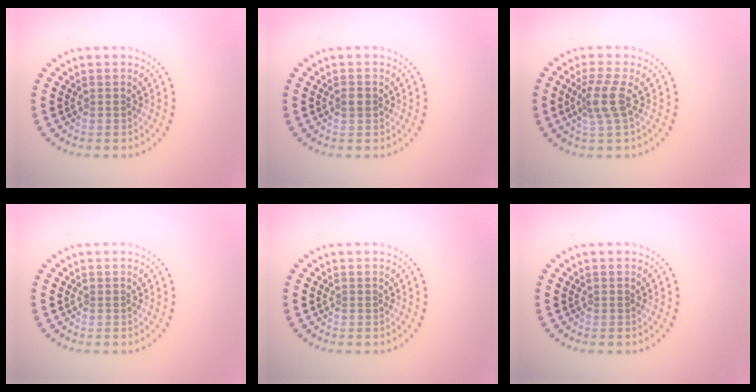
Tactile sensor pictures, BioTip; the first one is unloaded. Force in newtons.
{"total": 1.1, "press": 1.1, "slide": 0.1}
{"total": 2.8, "press": 2.2, "slide": 1.7}
{"total": 0.0}
{"total": 0.0}
{"total": 0.0}